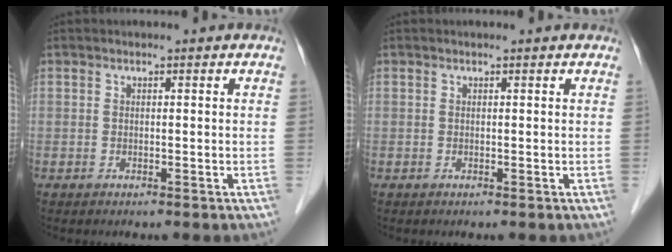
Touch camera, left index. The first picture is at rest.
{"total": 0.0}